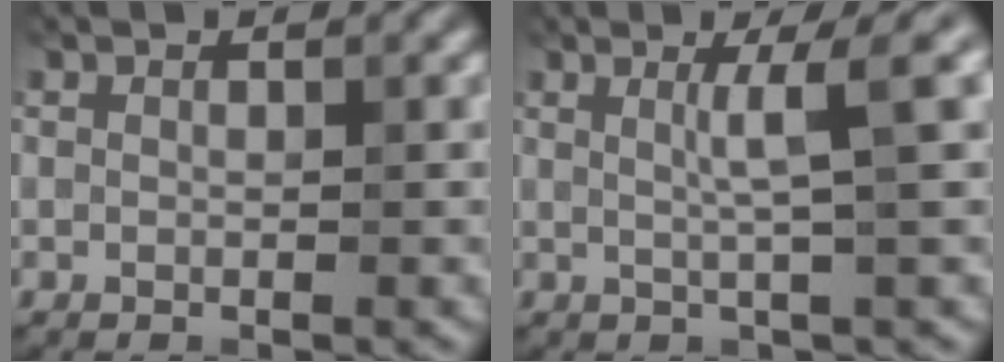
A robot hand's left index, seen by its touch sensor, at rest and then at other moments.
{"total": 3.6, "force": [1.0, 0.2, 3.4], "torque": [-0.054, 0.012, 0.014]}